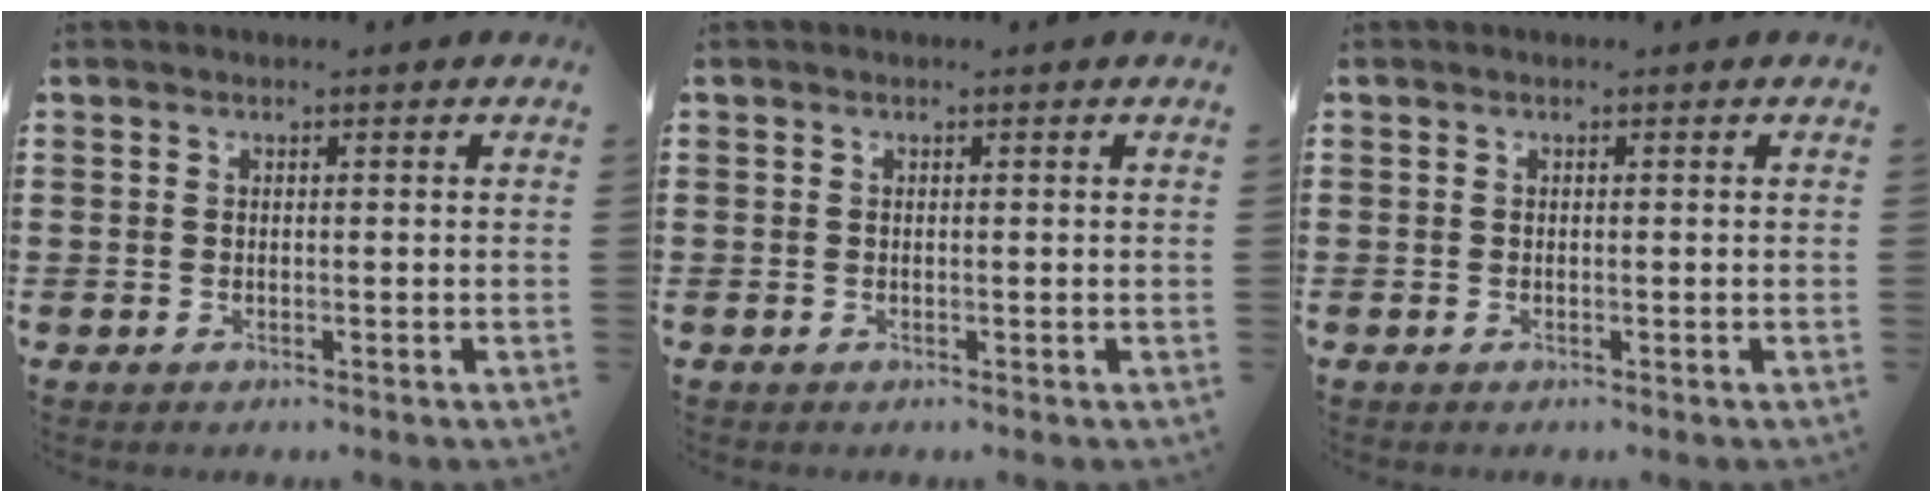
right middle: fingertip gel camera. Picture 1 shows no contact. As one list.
[{"total": 0.0}, {"total": 0.0}]